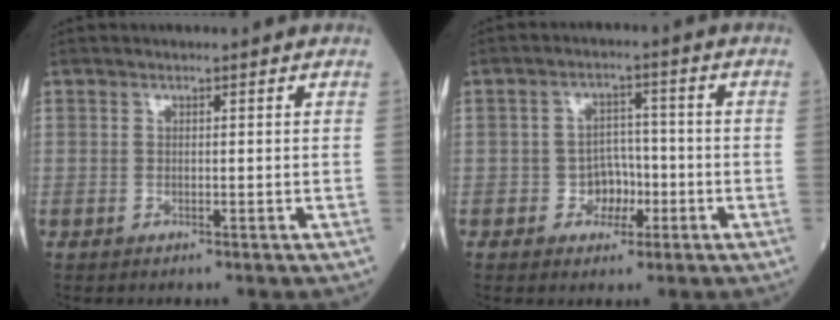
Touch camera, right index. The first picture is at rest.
{"total": 4.4, "force": [-1.5, 3.6, 2.1], "torque": [-0.023, 0.015, -0.023]}